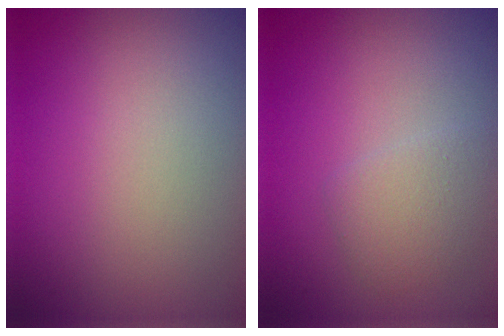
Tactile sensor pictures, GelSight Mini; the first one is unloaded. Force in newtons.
{"total": 2.2, "press": 2.2, "slide": 0.0}